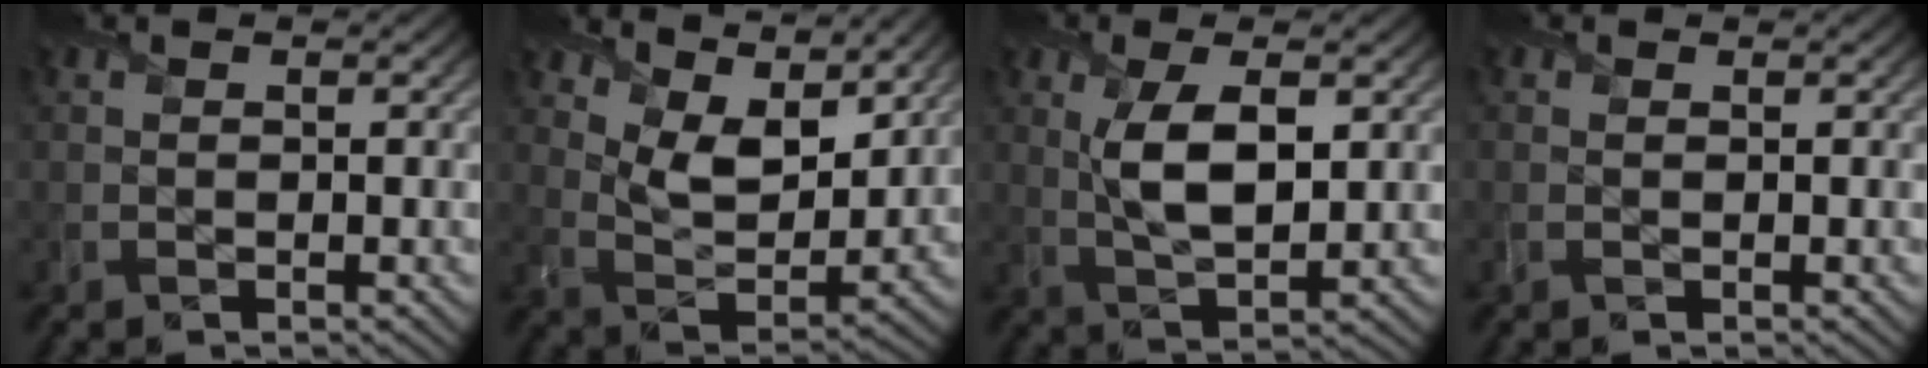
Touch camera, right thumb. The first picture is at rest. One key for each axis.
{"total": 9.1, "fx": 6.0, "fy": 3.9, "fz": 5.6, "tx": -0.129, "ty": -0.001, "tz": 0.105}
{"total": 7.2, "fx": 1.4, "fy": 3.0, "fz": 6.3, "tx": -0.135, "ty": -0.001, "tz": 0.029}
{"total": 0.0}